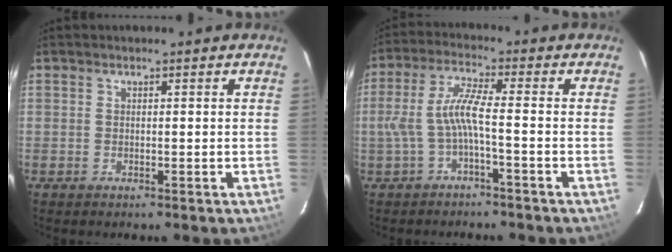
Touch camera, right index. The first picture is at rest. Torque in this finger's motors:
{"motor_torque": [0.94, -0.29, 0.56, 0.17]}